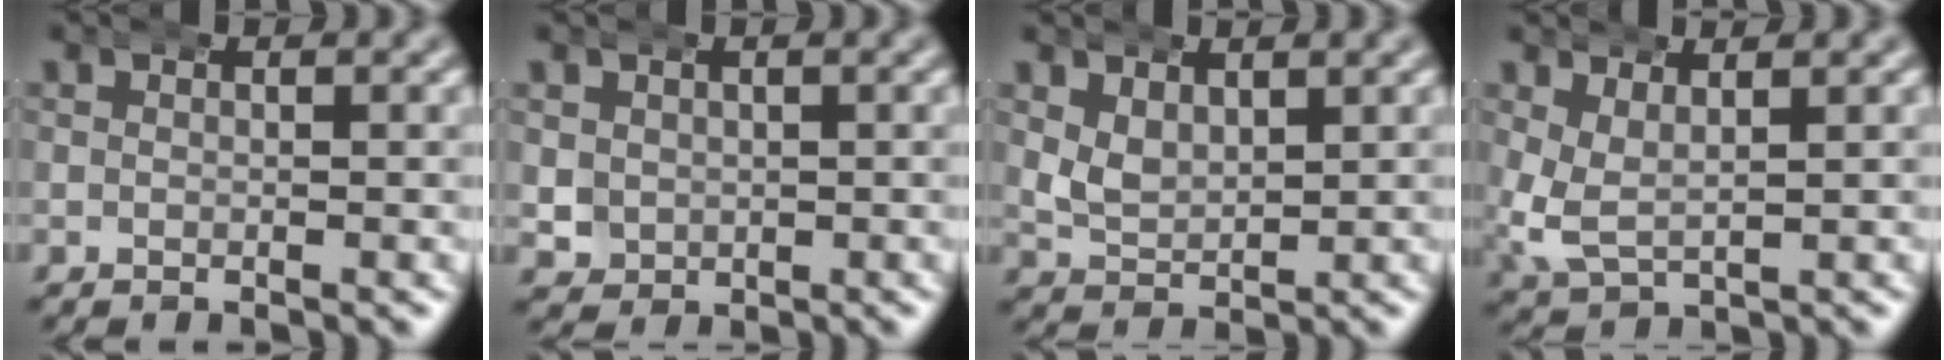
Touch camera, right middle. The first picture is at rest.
{"total": 2.7, "force": [0.7, 2.5, 0.8], "torque": [-0.036, -0.014, 0.019]}
{"total": 2.5, "force": [1.6, 1.6, 1.2], "torque": [-0.040, -0.018, 0.041]}
{"total": 3.2, "force": [1.1, 2.2, 2.1], "torque": [-0.075, -0.024, 0.034]}